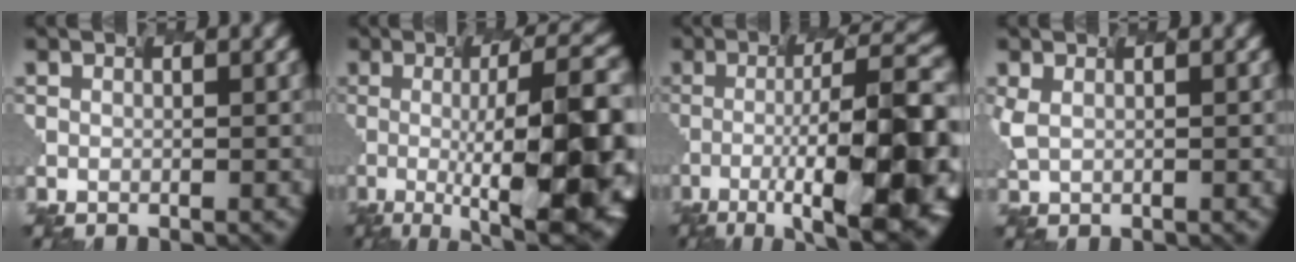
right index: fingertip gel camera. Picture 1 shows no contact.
{"total": 14.0, "force": [-2.5, 3.6, 13.3], "torque": [-0.149, 0.014, -0.027]}
{"total": 13.6, "force": [-3.8, 3.3, 12.6], "torque": [-0.169, 0.011, -0.047]}
{"total": 1.0, "force": [0.4, 0.5, 0.8], "torque": [-0.032, 0.002, 0.018]}